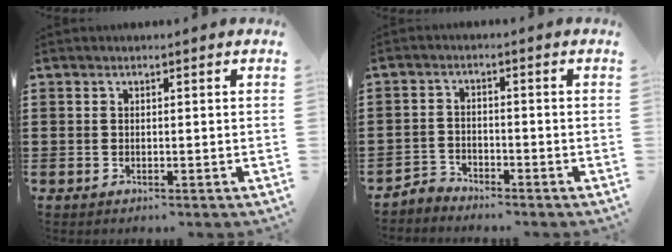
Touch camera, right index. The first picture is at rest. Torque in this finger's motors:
{"motor_torque": [-0.65, 0.26, -0.70, -0.21]}